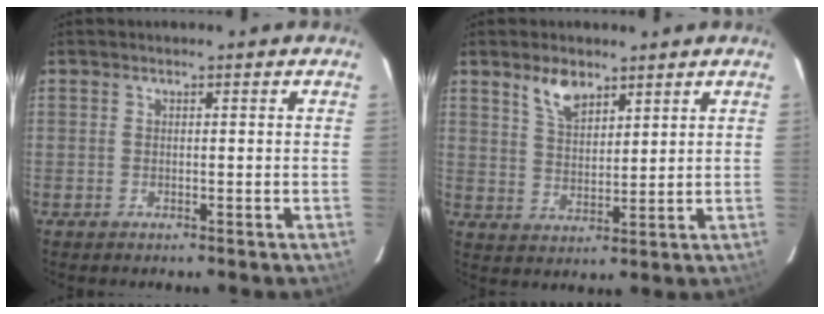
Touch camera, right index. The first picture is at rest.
{"total": 6.1, "force": [4.2, 2.8, 3.4], "torque": [-0.057, 0.004, 0.082]}